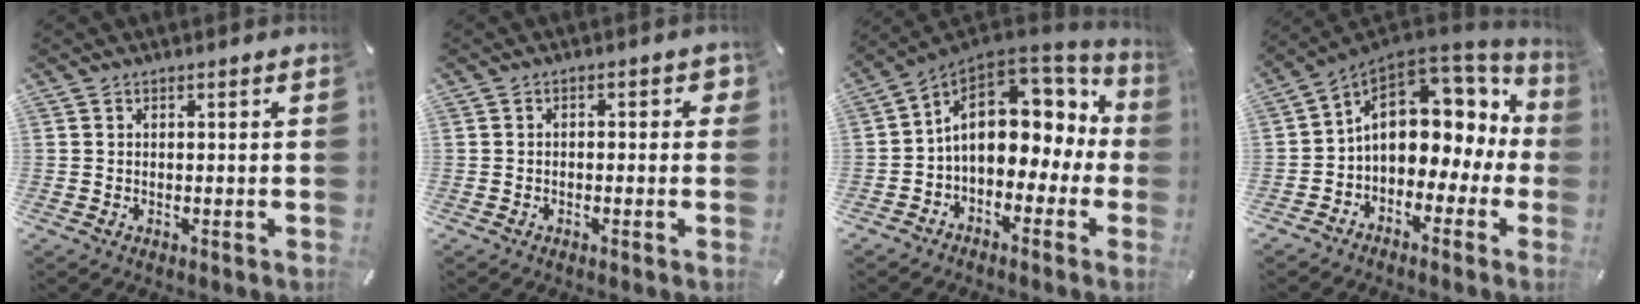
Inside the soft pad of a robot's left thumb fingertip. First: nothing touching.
{"total": 2.0, "force": [-1.0, 1.1, 1.4], "torque": [-0.025, 0.009, -0.020]}
{"total": 15.6, "force": [2.9, 10.6, 11.0], "torque": [-0.188, -0.014, 0.051]}
{"total": 13.1, "force": [2.4, 9.6, 8.6], "torque": [-0.135, -0.015, 0.042]}